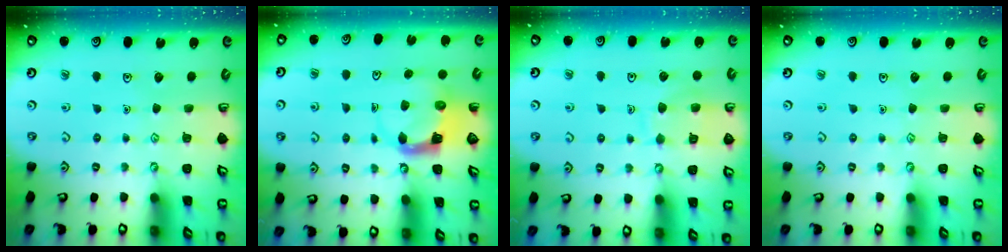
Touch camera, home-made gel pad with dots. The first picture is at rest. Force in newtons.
{"total": 3.8, "press": 3.8, "slide": 0.6}
{"total": 8.3, "press": 8.2, "slide": 0.8}
{"total": 0.0}